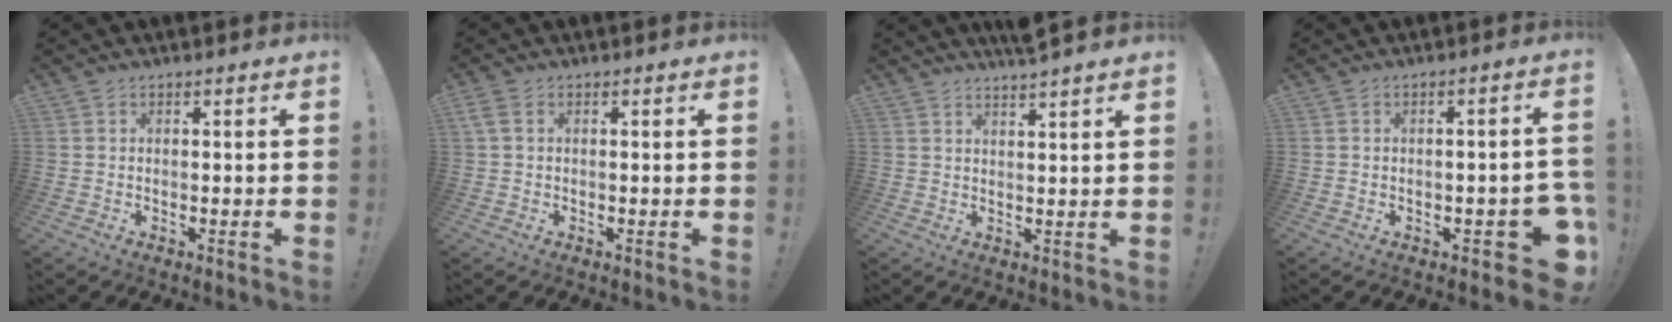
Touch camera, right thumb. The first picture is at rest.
{"total": 2.5, "force": [0.8, 1.4, 1.8], "torque": [-0.038, 0.005, 0.017]}
{"total": 3.9, "force": [3.5, -0.8, 1.6], "torque": [-0.024, -0.023, 0.059]}
{"total": 6.4, "force": [-2.7, 2.9, 5.1], "torque": [-0.064, 0.013, -0.037]}